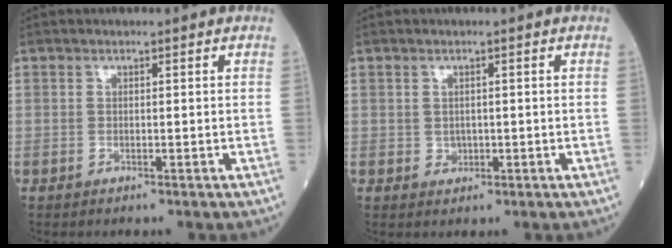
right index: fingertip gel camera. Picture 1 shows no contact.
{"total": 1.1, "force": [0.0, 1.0, 0.4], "torque": [-0.008, 0.002, 0.005]}